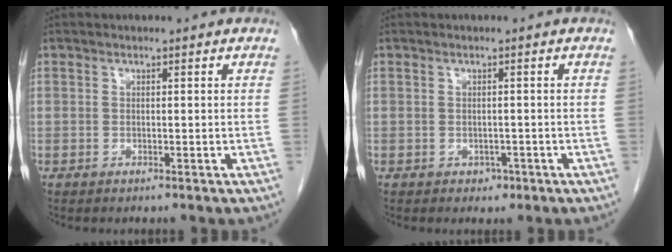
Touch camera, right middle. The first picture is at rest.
{"total": 1.3, "force": [-0.6, 1.1, 0.5], "torque": [-0.005, 0.004, -0.005]}